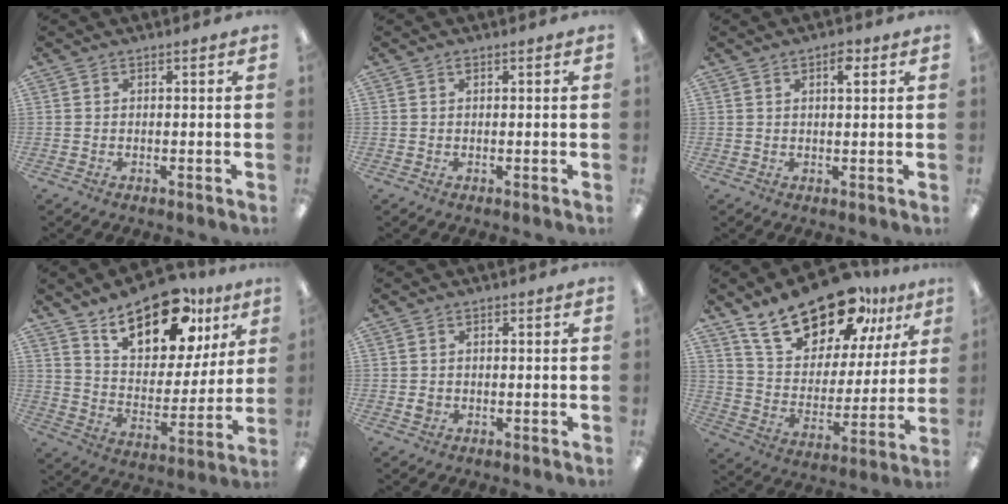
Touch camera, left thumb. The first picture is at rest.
{"total": 0.6, "force": [0.3, 0.3, 0.3], "torque": [-0.007, 0.003, 0.006]}
{"total": 3.1, "force": [1.8, 1.1, 2.2], "torque": [-0.025, -0.006, 0.026]}
{"total": 18.5, "force": [12.6, 9.0, 10.1], "torque": [-0.143, -0.073, 0.218]}
{"total": 1.4, "force": [-0.1, 1.3, 0.6], "torque": [-0.012, 0.004, -0.004]}
{"total": 21.4, "force": [15.8, 10.0, 10.5], "torque": [-0.183, -0.089, 0.278]}